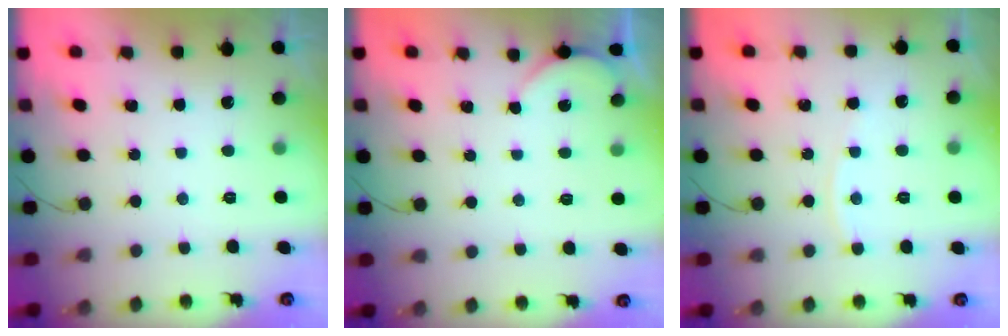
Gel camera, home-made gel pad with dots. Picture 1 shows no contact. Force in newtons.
{"total": 2.6, "press": 2.5, "slide": 0.5}
{"total": 2.8, "press": 2.8, "slide": 0.4}